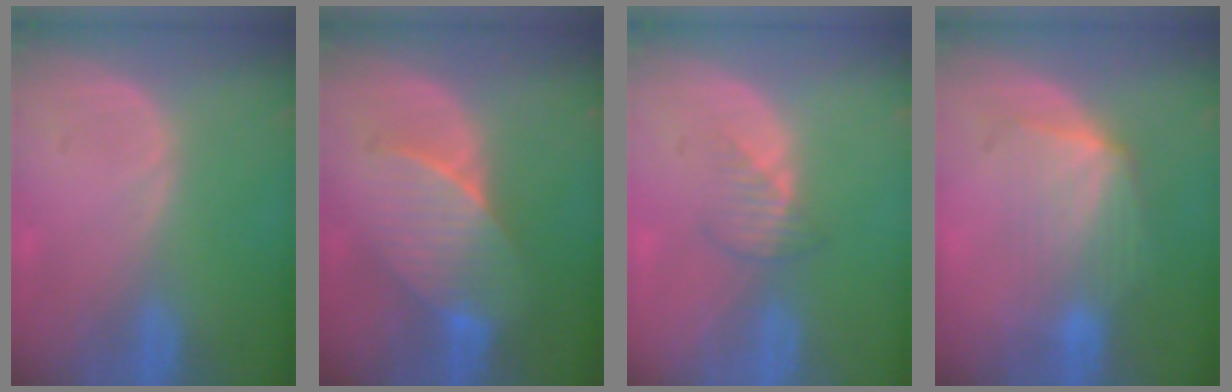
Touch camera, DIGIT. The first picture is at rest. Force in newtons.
{"total": 7.1, "press": 6.9, "slide": 1.3}
{"total": 2.5, "press": 2.5, "slide": 0.3}
{"total": 7.2, "press": 6.6, "slide": 2.9}